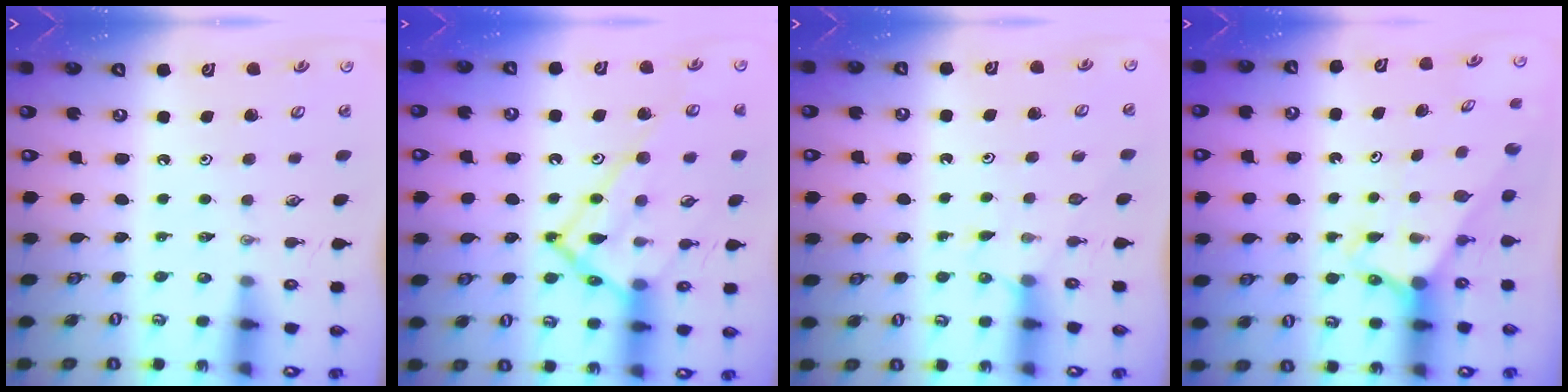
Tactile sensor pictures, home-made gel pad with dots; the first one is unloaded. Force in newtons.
{"total": 19.1, "press": 19.0, "slide": 1.9}
{"total": 3.0, "press": 2.9, "slide": 0.4}
{"total": 2.6, "press": 2.6, "slide": 0.2}